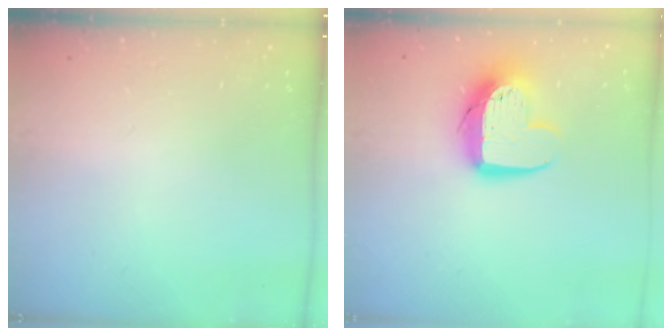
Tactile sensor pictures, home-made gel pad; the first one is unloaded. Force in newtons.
{"total": 11.0, "press": 10.9, "slide": 0.9}